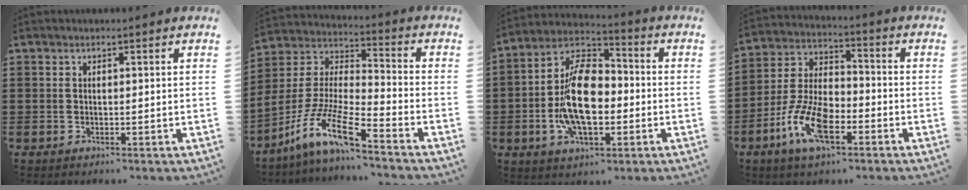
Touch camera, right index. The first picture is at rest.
{"total": 11.0, "force": [-8.4, 1.1, 6.9], "torque": [-0.168, -0.015, -0.177]}
{"total": 12.9, "force": [-2.0, 7.0, 10.6], "torque": [-0.229, 0.002, -0.042]}
{"total": 10.5, "force": [-4.8, 4.7, 8.1], "torque": [-0.192, -0.003, -0.092]}